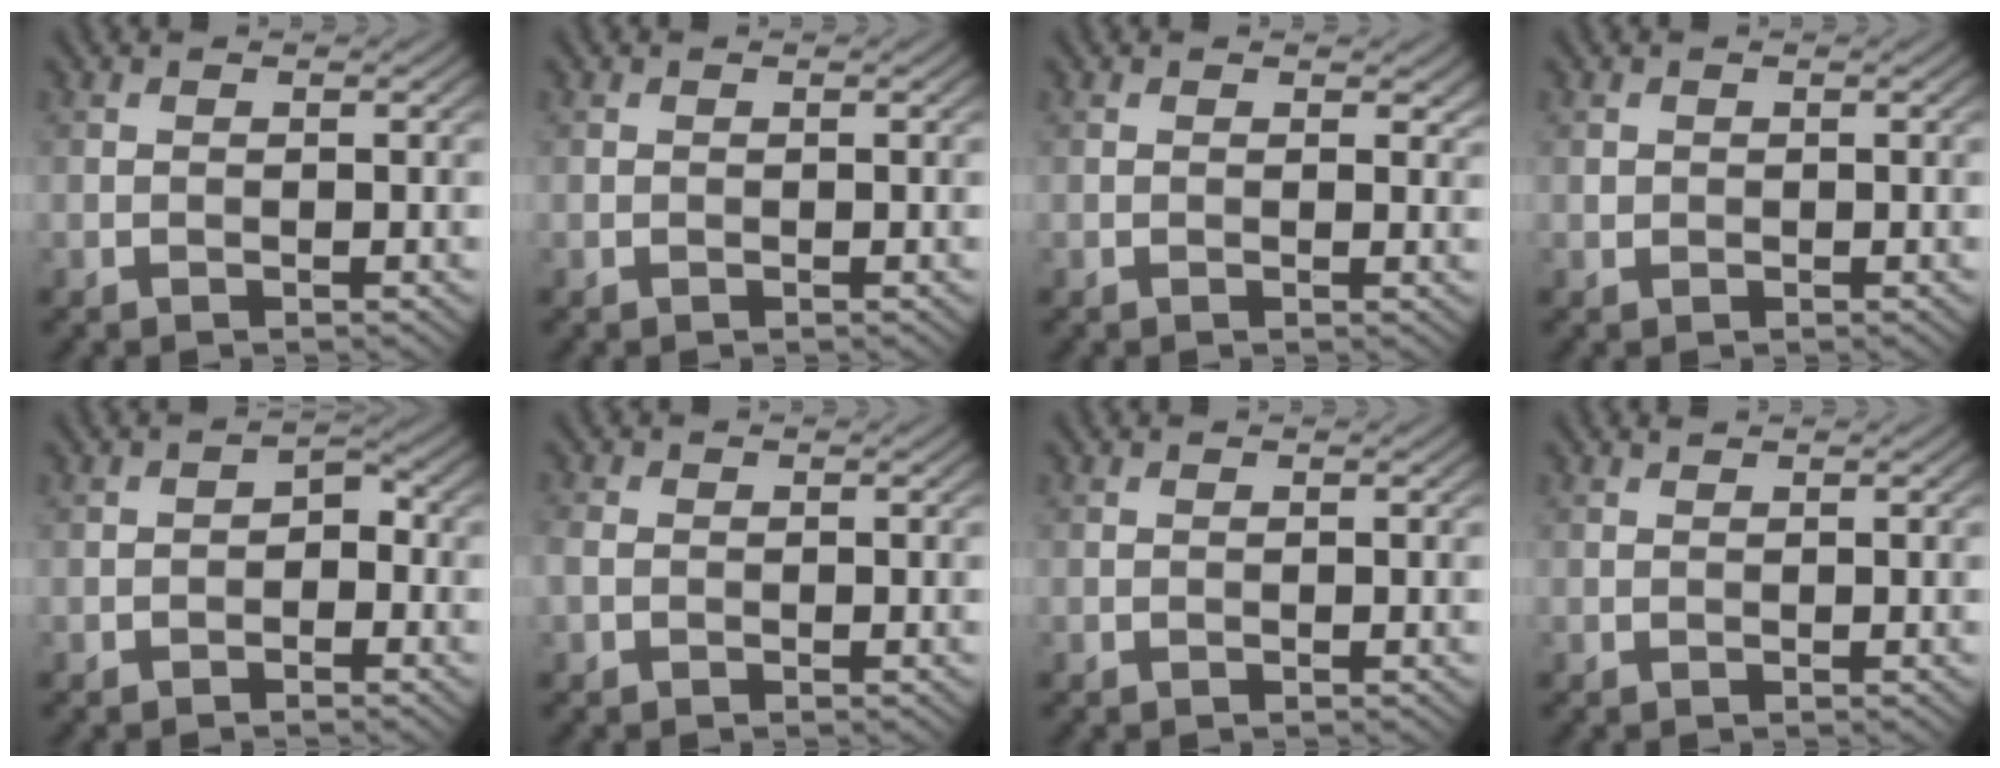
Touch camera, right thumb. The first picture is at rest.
{"total": 0.0}
{"total": 1.2, "force": [0.6, 0.8, 0.7], "torque": [-0.012, -0.005, 0.009]}
{"total": 0.6, "force": [0.1, 0.5, 0.1], "torque": [-0.001, -0.003, 0.002]}
{"total": 2.1, "force": [-0.9, 1.4, 1.3], "torque": [-0.018, 0.004, -0.020]}
{"total": 1.7, "force": [-0.5, 1.4, 1.0], "torque": [-0.028, 0.000, -0.014]}
{"total": 0.0}
{"total": 0.0}